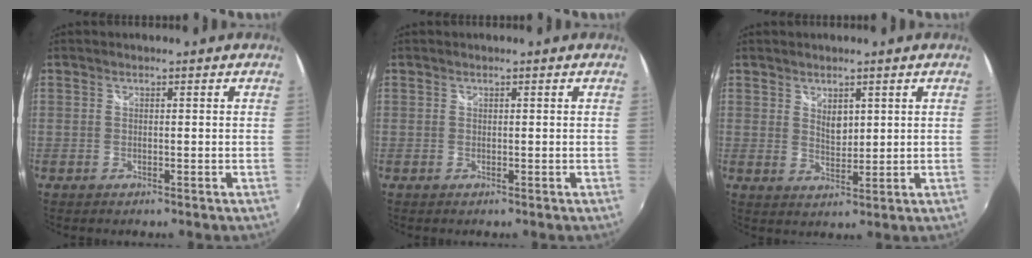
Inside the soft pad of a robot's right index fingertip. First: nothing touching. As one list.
[{"total": 0.0}, {"total": 3.1, "force": [1.4, 2.0, 1.9], "torque": [-0.026, -0.001, 0.025]}]